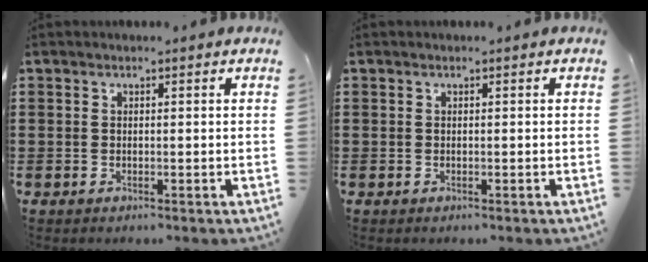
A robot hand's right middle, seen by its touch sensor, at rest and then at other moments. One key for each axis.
{"total": 0.0}